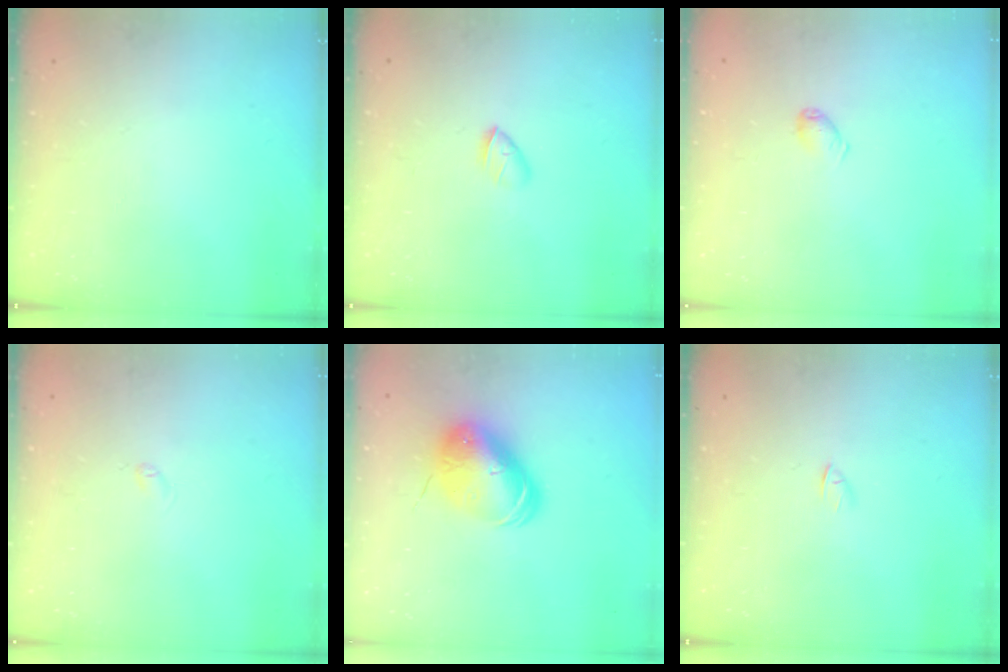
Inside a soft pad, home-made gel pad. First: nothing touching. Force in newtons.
{"total": 3.4, "press": 3.2, "slide": 1.0}
{"total": 3.6, "press": 3.5, "slide": 0.6}
{"total": 2.4, "press": 2.3, "slide": 0.4}
{"total": 9.3, "press": 9.2, "slide": 1.8}
{"total": 2.4, "press": 2.3, "slide": 0.7}